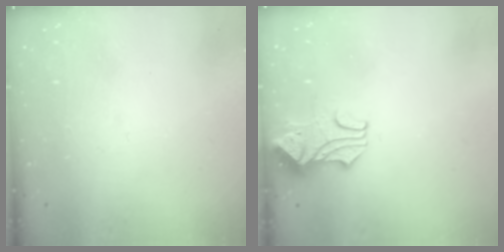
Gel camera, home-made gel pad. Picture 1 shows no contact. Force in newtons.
{"total": 1.7, "press": 1.3, "slide": 1.0}